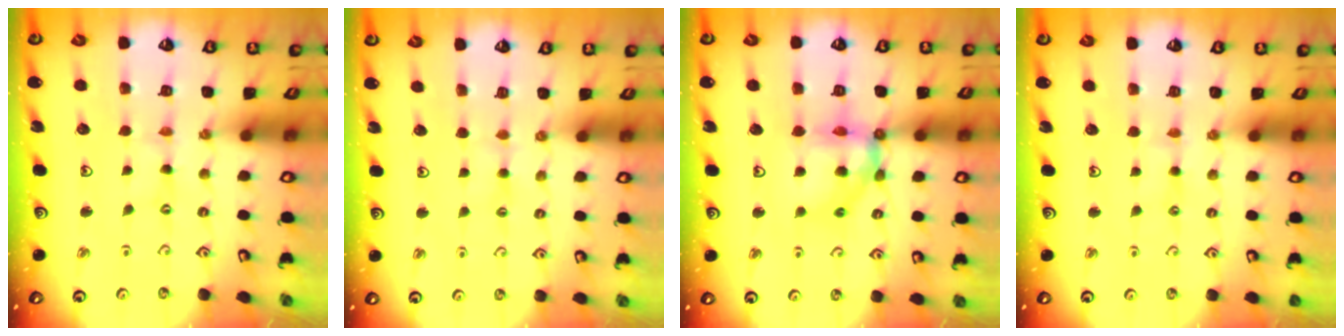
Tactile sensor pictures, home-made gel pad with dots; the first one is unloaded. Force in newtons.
{"total": 1.7, "press": 1.7, "slide": 0.3}
{"total": 12.5, "press": 12.4, "slide": 1.9}
{"total": 2.2, "press": 2.2, "slide": 0.4}